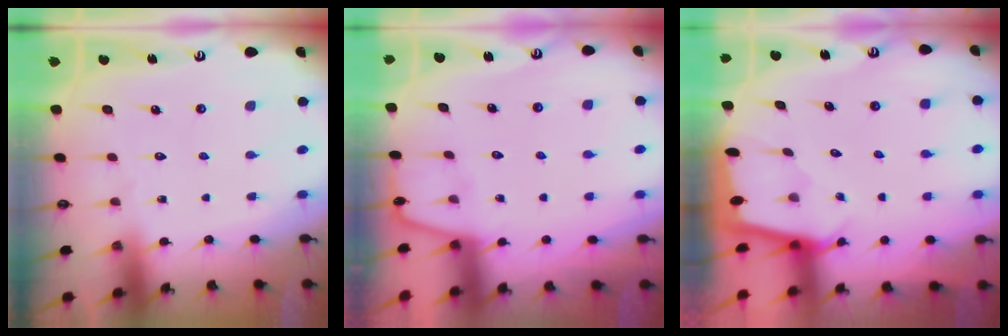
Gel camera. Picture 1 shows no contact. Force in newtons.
{"total": 1.9, "press": 1.8, "slide": 0.3}
{"total": 1.6, "press": 1.6, "slide": 0.2}